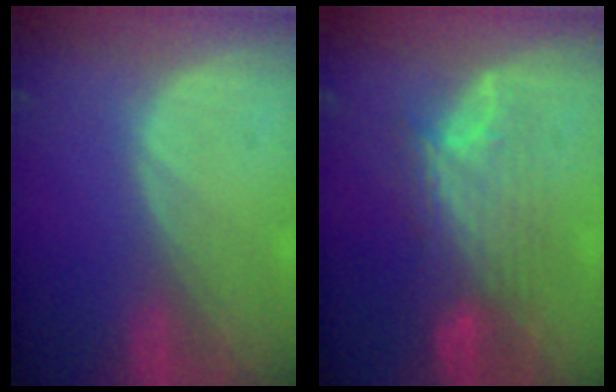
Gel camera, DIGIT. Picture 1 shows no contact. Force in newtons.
{"total": 7.7, "press": 7.4, "slide": 2.2}